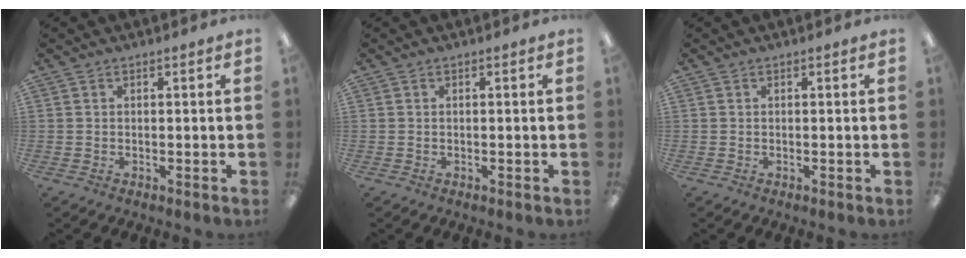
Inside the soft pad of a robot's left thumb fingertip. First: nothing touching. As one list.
[{"total": 0.0}, {"total": 0.0}]